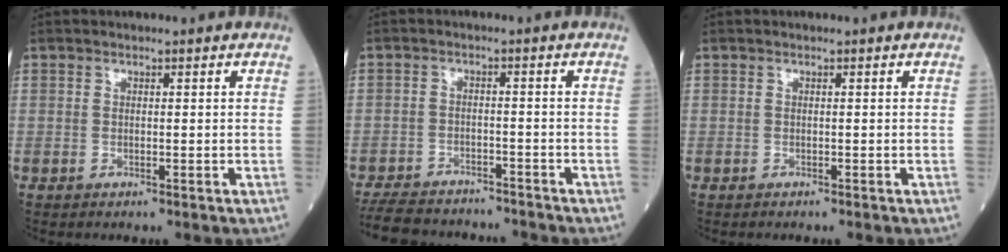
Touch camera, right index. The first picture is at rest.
{"total": 12.3, "force": [-11.0, 4.1, 3.5], "torque": [-0.071, 0.002, -0.158]}
{"total": 0.0}